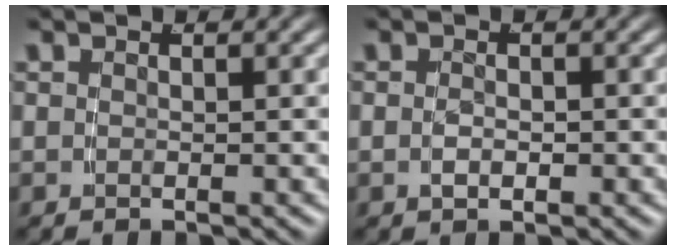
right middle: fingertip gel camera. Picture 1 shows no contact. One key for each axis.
{"total": 1.0, "fx": -0.5, "fy": 0.2, "fz": 0.8, "tx": -0.015, "ty": -0.003, "tz": -0.005}